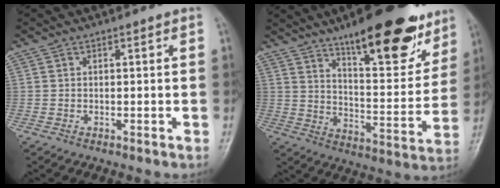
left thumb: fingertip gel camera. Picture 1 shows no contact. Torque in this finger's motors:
{"motor_torque": [1.06, 0.87, 1.46, -1.31, 0.20]}